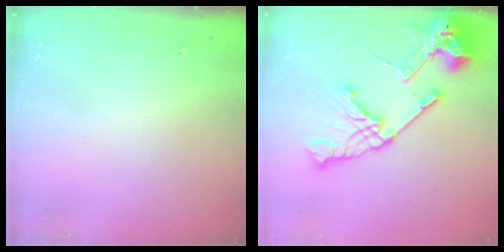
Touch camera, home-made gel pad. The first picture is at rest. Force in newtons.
{"total": 24.0, "press": 23.9, "slide": 2.5}